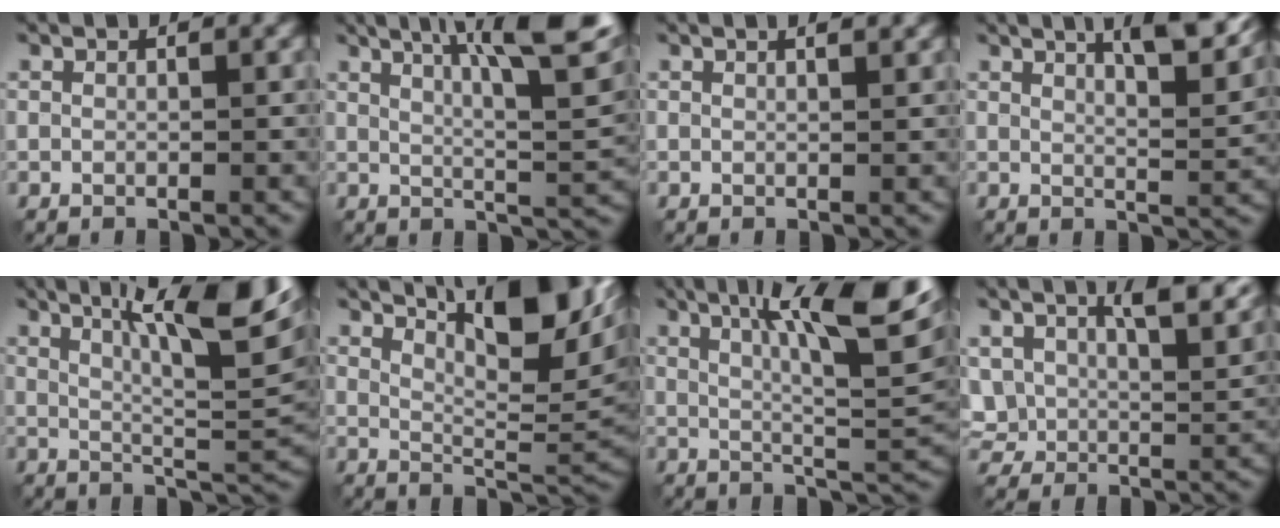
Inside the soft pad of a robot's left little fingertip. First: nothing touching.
{"total": 10.8, "force": [4.9, 2.1, 9.4], "torque": [-0.122, 0.020, 0.072]}
{"total": 1.4, "force": [1.0, 0.4, 1.0], "torque": [-0.011, 0.001, 0.006]}
{"total": 6.5, "force": [3.9, 1.6, 4.9], "torque": [-0.057, 0.012, 0.049]}
{"total": 11.3, "force": [4.8, 2.5, 9.9], "torque": [-0.145, 0.015, 0.077]}
{"total": 12.4, "force": [6.2, 3.6, 10.1], "torque": [-0.140, 0.020, 0.092]}
{"total": 12.7, "force": [4.9, 2.8, 11.4], "torque": [-0.161, 0.015, 0.074]}
{"total": 9.1, "force": [4.6, 5.1, 6.0], "torque": [-0.108, 0.003, 0.081]}